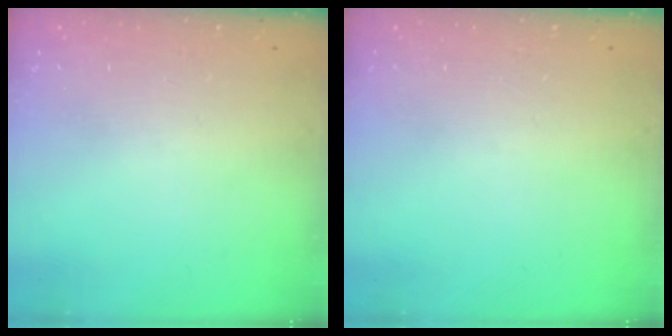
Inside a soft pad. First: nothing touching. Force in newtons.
{"total": 0.0}